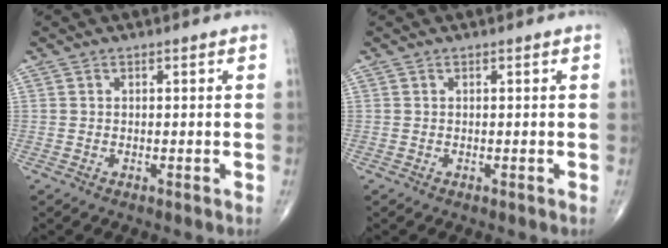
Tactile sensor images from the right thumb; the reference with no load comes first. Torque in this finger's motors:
{"motor_torque": [0.00, 0.00, -0.03, 0.03, 0.00]}